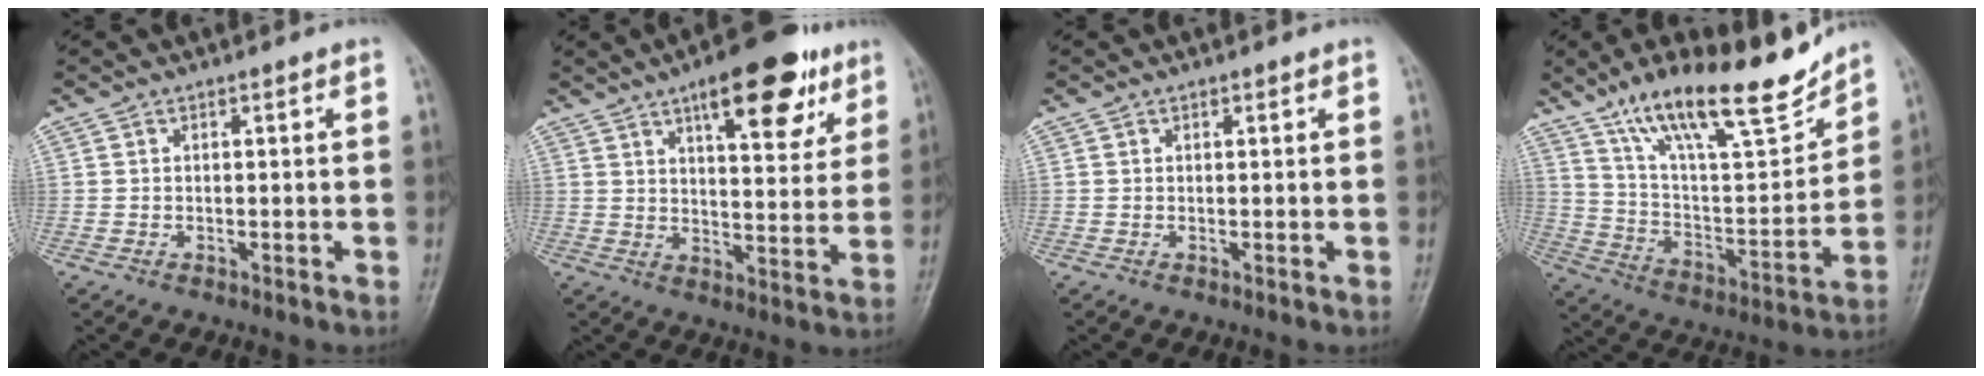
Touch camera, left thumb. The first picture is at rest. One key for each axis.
{"total": 16.2, "fx": 9.1, "fy": 6.1, "fz": 11.9, "tx": -0.128, "ty": -0.031, "tz": 0.130}
{"total": 0.6, "fx": 0.4, "fy": 0.3, "fz": 0.4, "tx": -0.004, "ty": -0.001, "tz": 0.004}
{"total": 22.4, "fx": 16.0, "fy": 6.4, "fz": 14.2, "tx": -0.197, "ty": -0.068, "tz": 0.276}